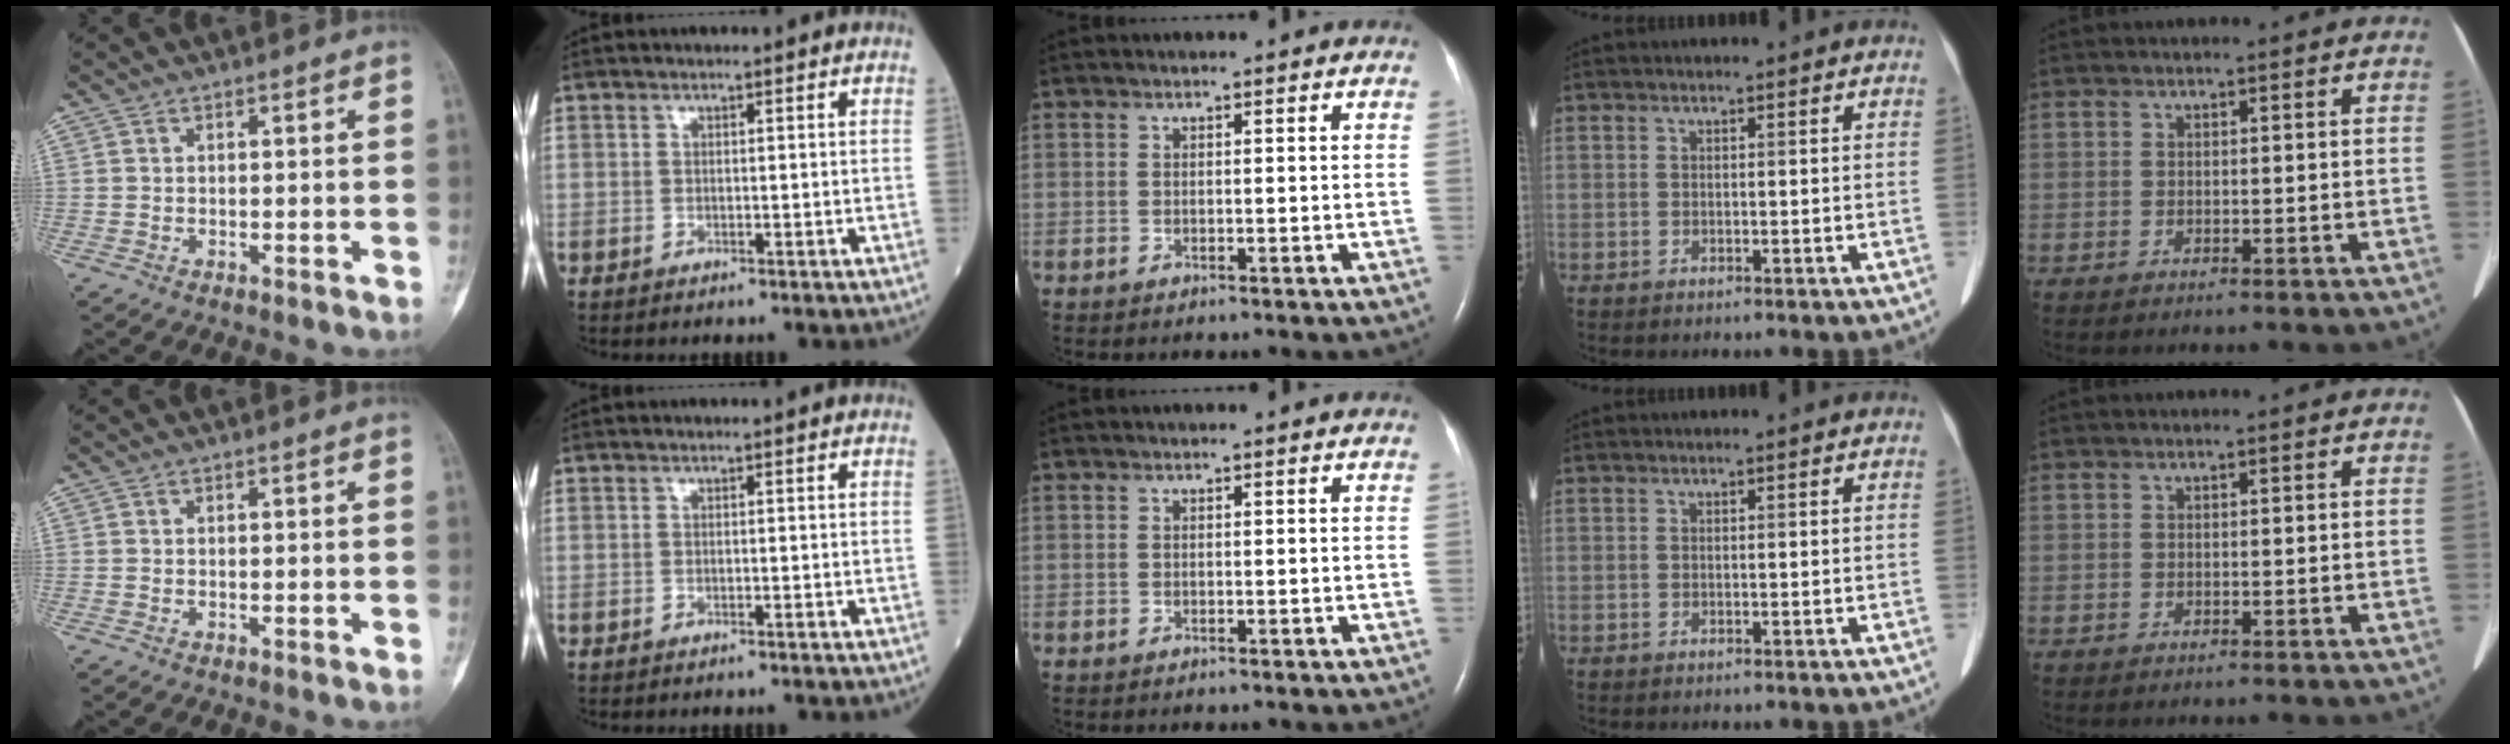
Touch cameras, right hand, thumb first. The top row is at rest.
{}